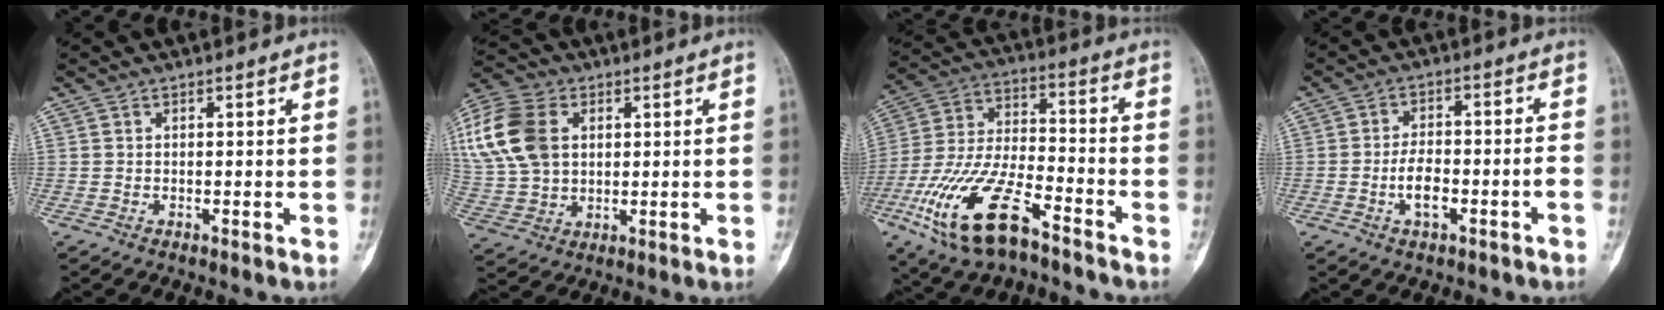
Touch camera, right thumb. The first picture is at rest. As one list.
[{"total": 18.1, "force": [4.7, 12.9, 11.8], "torque": [-0.261, 0.009, 0.090]}, {"total": 19.7, "force": [-10.9, 7.9, 14.4], "torque": [-0.302, 0.044, -0.202]}, {"total": 6.6, "force": [-2.7, 2.5, 5.5], "torque": [-0.096, 0.027, -0.044]}]